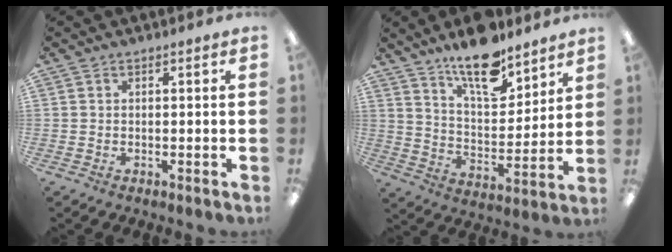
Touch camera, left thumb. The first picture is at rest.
{"total": 15.1, "force": [11.9, 5.5, 7.6], "torque": [-0.125, -0.074, 0.208]}